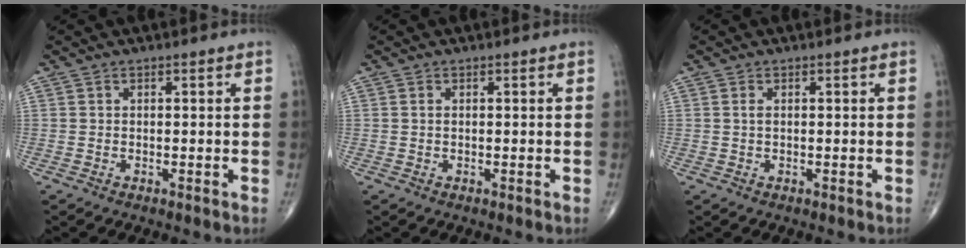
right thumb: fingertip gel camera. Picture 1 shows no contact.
{"total": 0.5, "force": [0.1, 0.3, 0.4], "torque": [-0.009, 0.004, 0.002]}
{"total": 0.9, "force": [0.2, 0.4, 0.8], "torque": [-0.017, 0.003, 0.004]}